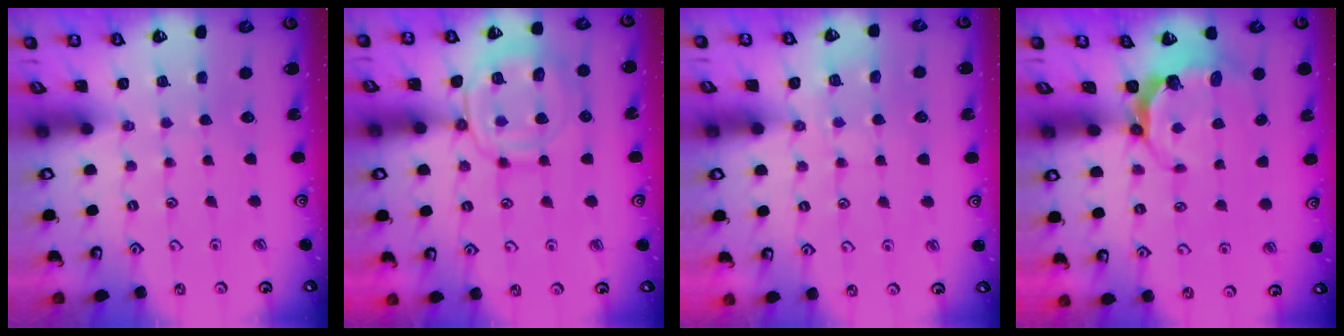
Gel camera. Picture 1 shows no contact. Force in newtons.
{"total": 13.5, "press": 13.4, "slide": 1.3}
{"total": 5.8, "press": 5.7, "slide": 0.6}
{"total": 5.8, "press": 4.7, "slide": 3.4}